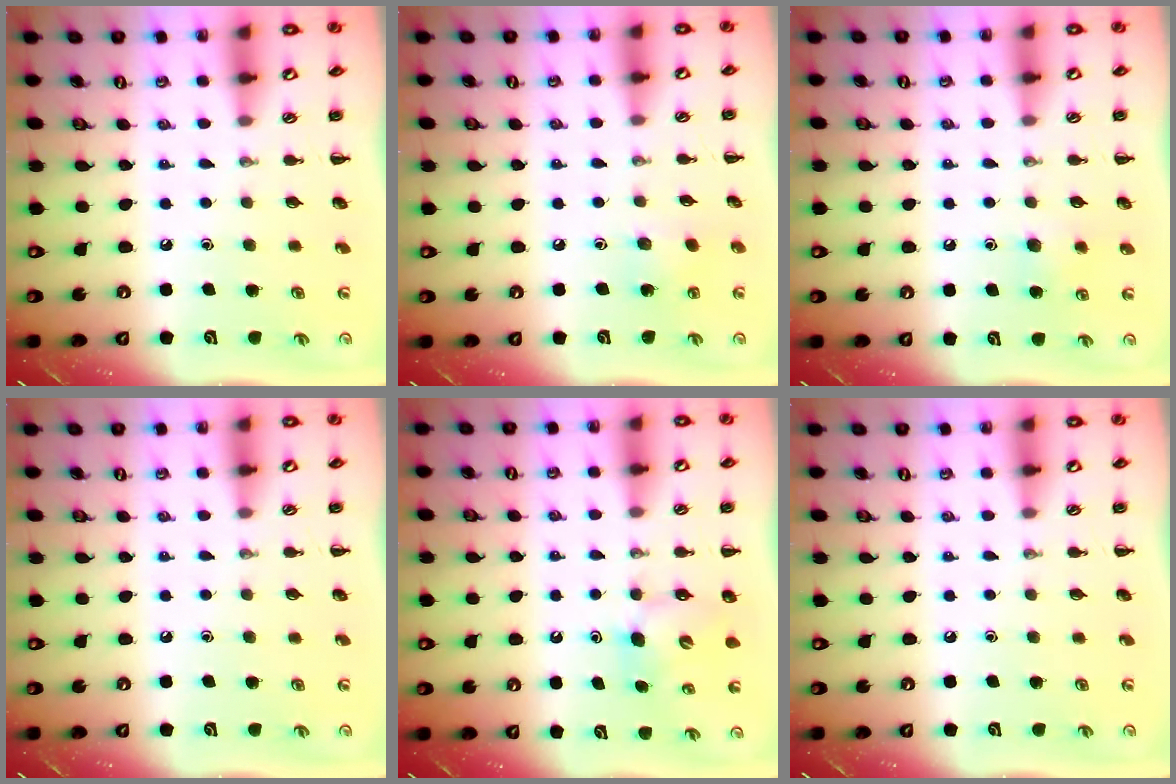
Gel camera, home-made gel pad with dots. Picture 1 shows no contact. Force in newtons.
{"total": 4.3, "press": 4.2, "slide": 1.1}
{"total": 5.7, "press": 5.3, "slide": 2.0}
{"total": 0.0}
{"total": 5.0, "press": 4.9, "slide": 0.9}
{"total": 0.0}